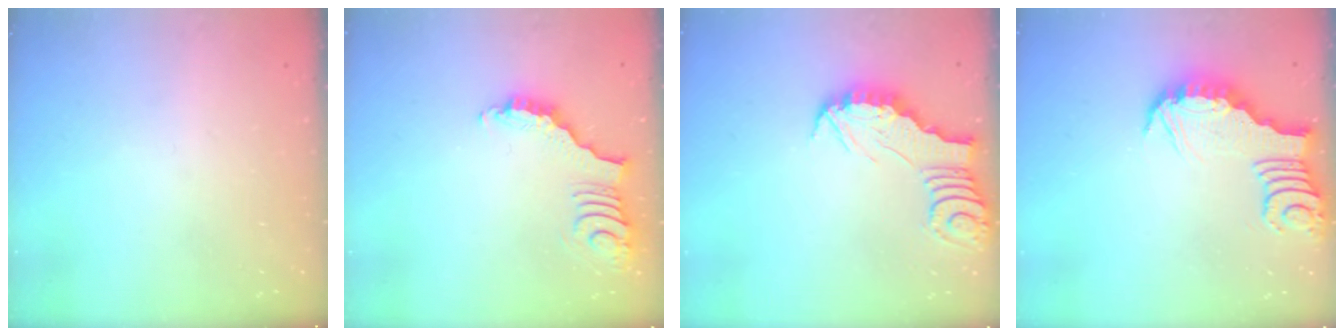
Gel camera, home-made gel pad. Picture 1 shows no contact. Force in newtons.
{"total": 3.7, "press": 3.6, "slide": 0.7}
{"total": 2.6, "press": 2.6, "slide": 0.2}
{"total": 3.7, "press": 3.7, "slide": 0.1}